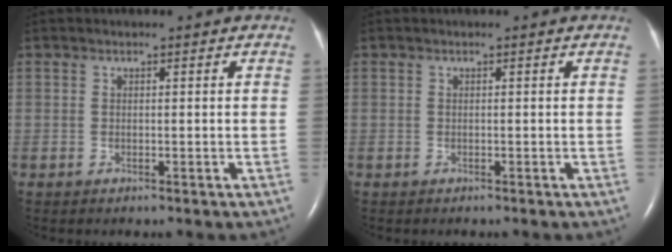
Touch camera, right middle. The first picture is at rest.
{"total": 0.0}